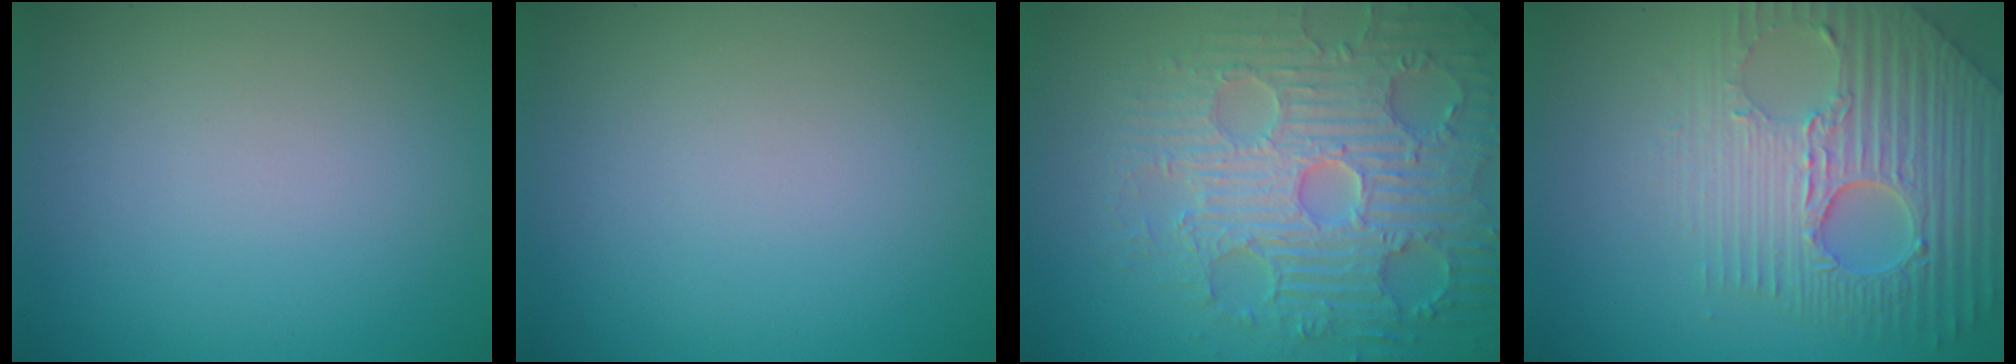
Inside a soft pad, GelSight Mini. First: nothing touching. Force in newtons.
{"total": 0.0}
{"total": 7.7, "press": 6.3, "slide": 4.5}
{"total": 7.8, "press": 5.6, "slide": 5.4}